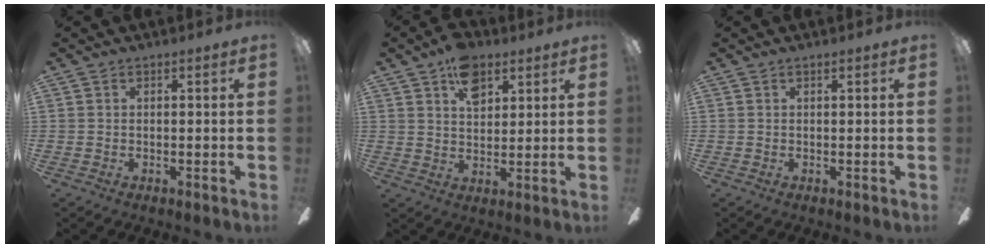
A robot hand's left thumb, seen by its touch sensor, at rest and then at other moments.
{"total": 9.3, "force": [5.1, 5.7, 5.3], "torque": [-0.069, -0.012, 0.090]}
{"total": 0.0}